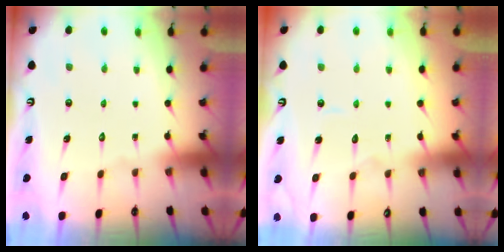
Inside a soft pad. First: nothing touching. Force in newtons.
{"total": 2.9, "press": 2.9, "slide": 0.2}